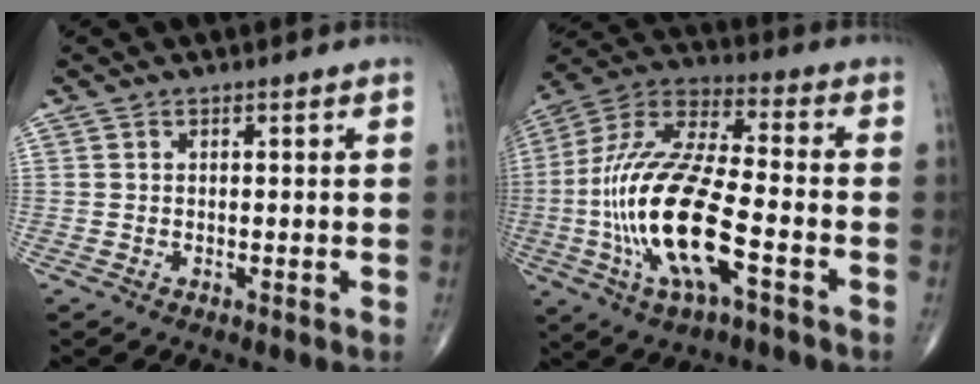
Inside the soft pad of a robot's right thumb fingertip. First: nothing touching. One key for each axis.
{"total": 21.8, "fx": -5.6, "fy": 7.4, "fz": 19.7, "tx": -0.423, "ty": 0.026, "tz": -0.097}